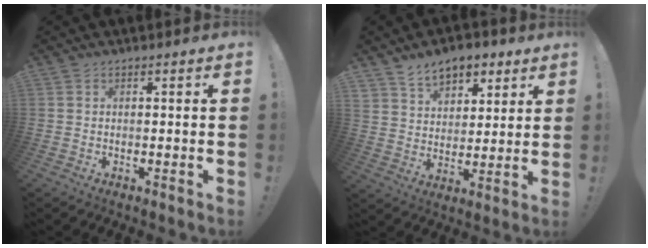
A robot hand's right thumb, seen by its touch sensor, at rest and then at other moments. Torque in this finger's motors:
{"motor_torque": [-0.04, 0.16, 0.05, 0.21, 0.00]}